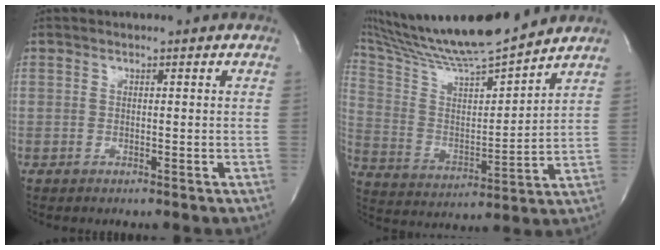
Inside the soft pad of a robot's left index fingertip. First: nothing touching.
{"total": 18.4, "force": [16.8, 0.5, 7.5], "torque": [-0.145, -0.003, 0.298]}